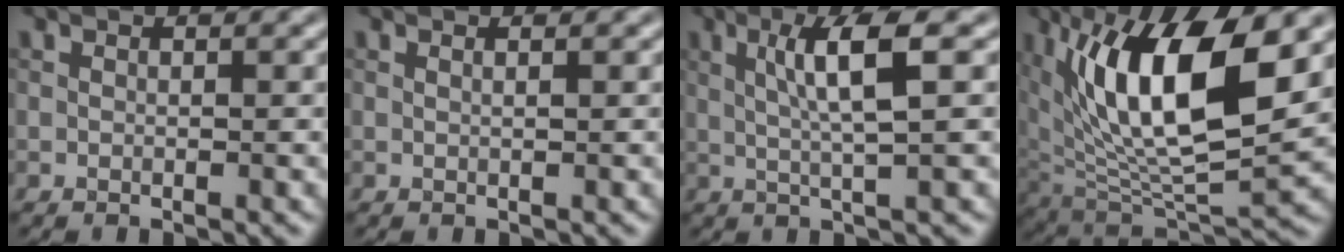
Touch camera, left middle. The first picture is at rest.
{"total": 0.8, "force": [0.4, 0.3, 0.6], "torque": [-0.004, -0.004, -0.001]}
{"total": 4.7, "force": [1.0, 0.3, 4.6], "torque": [-0.087, 0.005, 0.022]}
{"total": 12.3, "force": [4.1, 4.7, 10.6], "torque": [-0.181, -0.005, 0.078]}